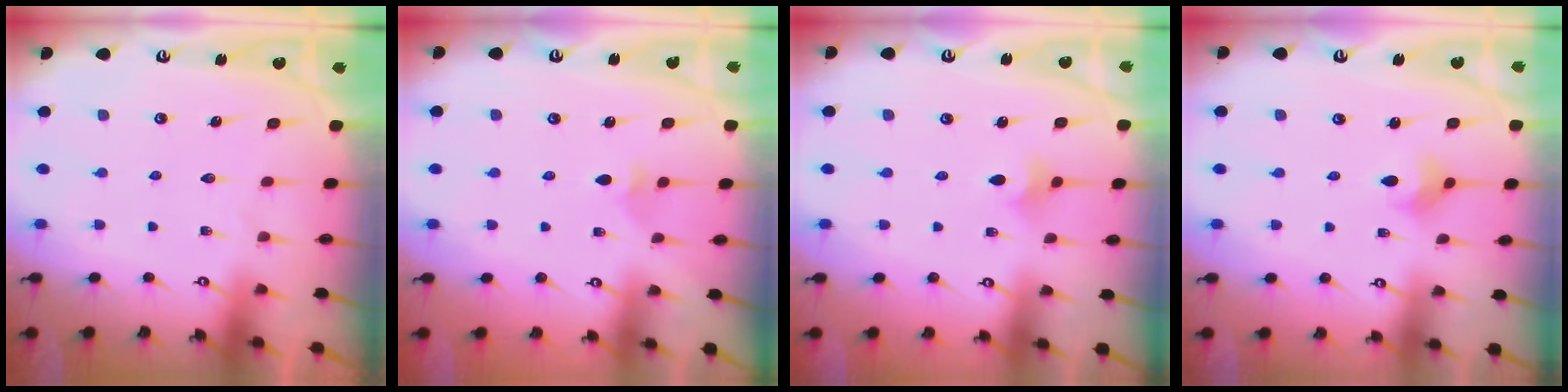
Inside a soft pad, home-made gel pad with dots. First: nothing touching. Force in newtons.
{"total": 3.0, "press": 2.9, "slide": 0.7}
{"total": 3.6, "press": 3.5, "slide": 0.8}
{"total": 2.8, "press": 2.8, "slide": 0.2}